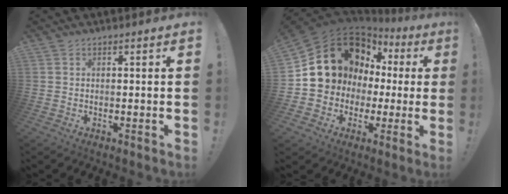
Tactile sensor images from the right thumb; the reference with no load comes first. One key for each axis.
{"total": 17.5, "fx": 6.6, "fy": 14.3, "fz": 7.7, "tx": -0.106, "ty": -0.042, "tz": 0.156}